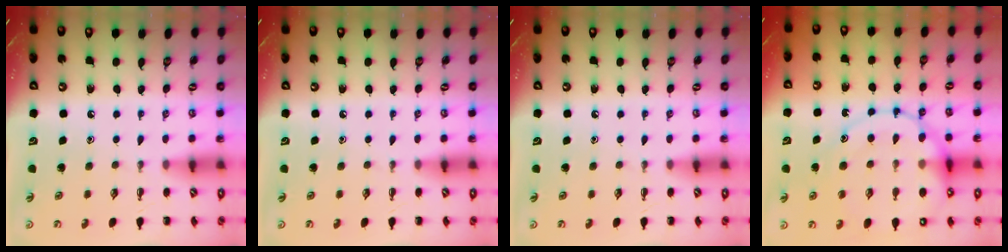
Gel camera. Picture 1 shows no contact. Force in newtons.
{"total": 0.0}
{"total": 0.0}
{"total": 19.5, "press": 19.3, "slide": 2.9}